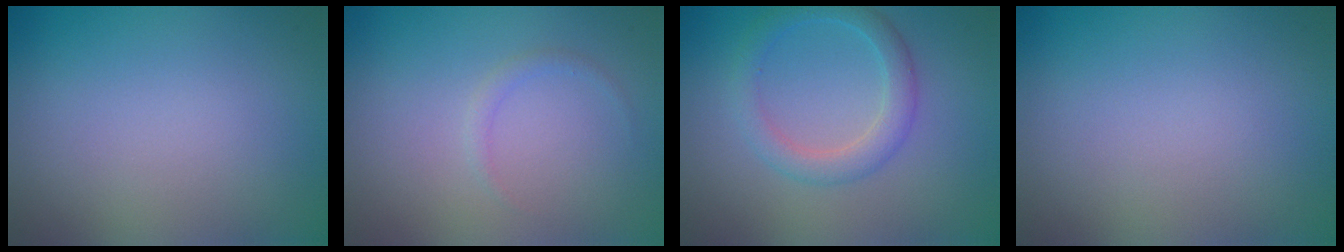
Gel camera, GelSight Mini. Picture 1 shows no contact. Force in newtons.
{"total": 0.8, "press": 0.8, "slide": 0.2}
{"total": 2.8, "press": 2.8, "slide": 0.0}
{"total": 0.0}